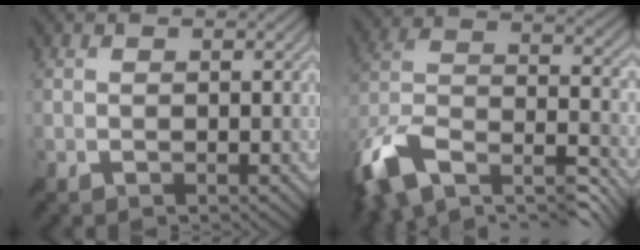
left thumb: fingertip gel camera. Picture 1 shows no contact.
{"total": 15.8, "force": [-9.5, 8.1, 9.7], "torque": [-0.252, -0.026, -0.144]}